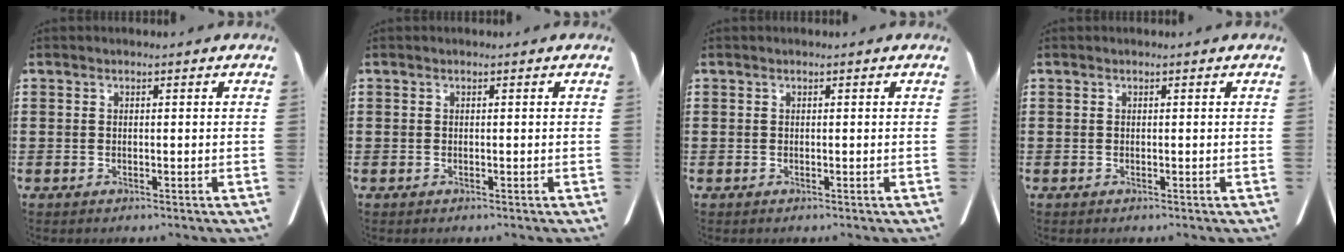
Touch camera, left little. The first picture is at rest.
{"total": 0.0}
{"total": 0.0}
{"total": 0.0}